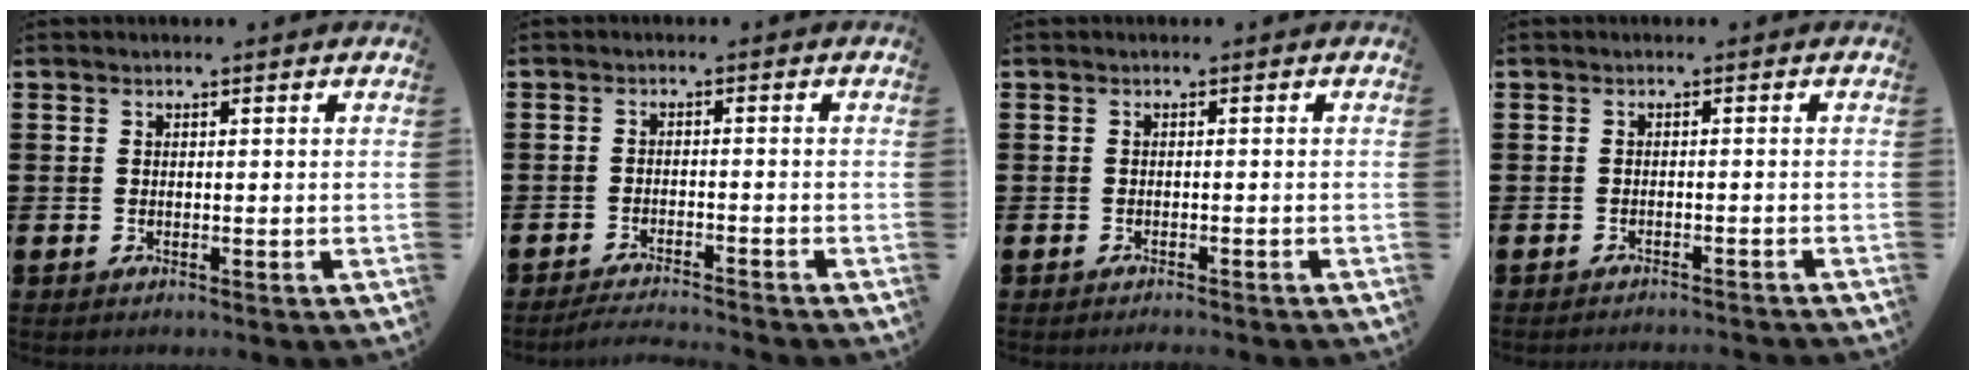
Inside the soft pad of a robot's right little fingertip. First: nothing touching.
{"total": 2.1, "force": [-2.1, -0.2, 0.5], "torque": [-0.008, 0.005, -0.042]}
{"total": 0.7, "force": [-0.7, -0.1, 0.1], "torque": [-0.001, -0.002, -0.014]}
{"total": 1.0, "force": [-1.0, -0.2, -0.1], "torque": [0.000, 0.002, -0.021]}